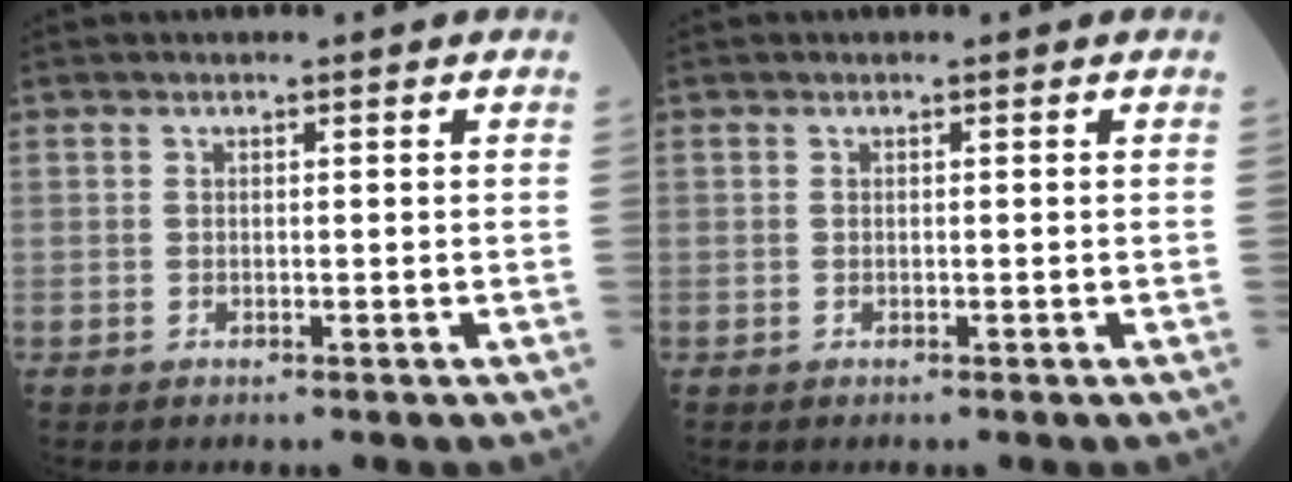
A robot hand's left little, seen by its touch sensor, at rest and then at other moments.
{"total": 0.0}